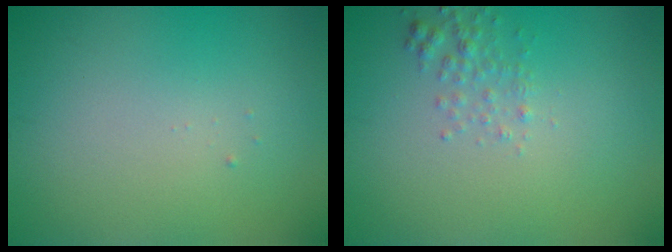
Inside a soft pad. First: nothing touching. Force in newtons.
{"total": 1.6, "press": 1.5, "slide": 0.2}